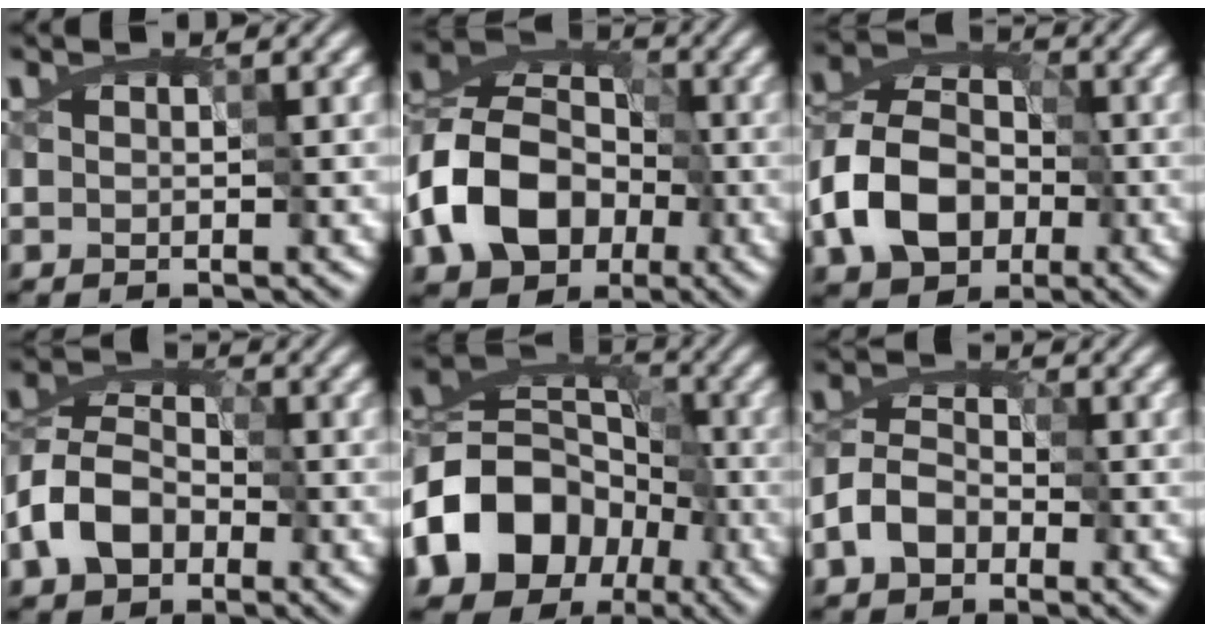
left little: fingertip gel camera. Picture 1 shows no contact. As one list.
[{"total": 9.0, "force": [-4.6, 6.3, 4.4], "torque": [-0.074, 0.008, -0.094]}, {"total": 7.3, "force": [-4.1, 5.0, 3.3], "torque": [-0.060, 0.002, -0.082]}, {"total": 5.3, "force": [-3.9, 3.0, 1.9], "torque": [-0.037, 0.005, -0.077]}, {"total": 12.9, "force": [-6.5, 9.4, 6.0], "torque": [-0.118, -0.006, -0.122]}, {"total": 3.9, "force": [-3.3, 1.7, 0.9], "torque": [-0.016, 0.005, -0.064]}]